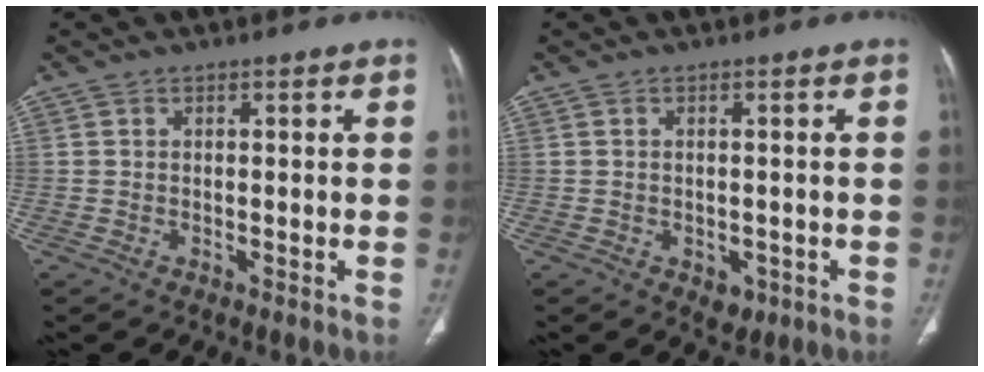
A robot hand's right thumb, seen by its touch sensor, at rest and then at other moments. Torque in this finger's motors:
{"motor_torque": [0.61, 0.24, 0.02, -0.28, -0.01]}